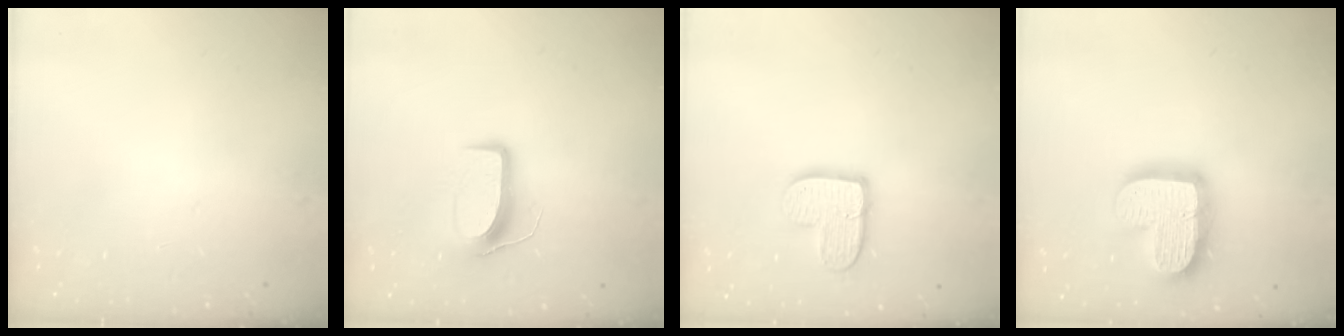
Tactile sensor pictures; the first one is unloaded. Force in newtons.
{"total": 9.0, "press": 9.0, "slide": 0.2}
{"total": 11.5, "press": 11.4, "slide": 1.0}
{"total": 17.8, "press": 17.8, "slide": 1.3}